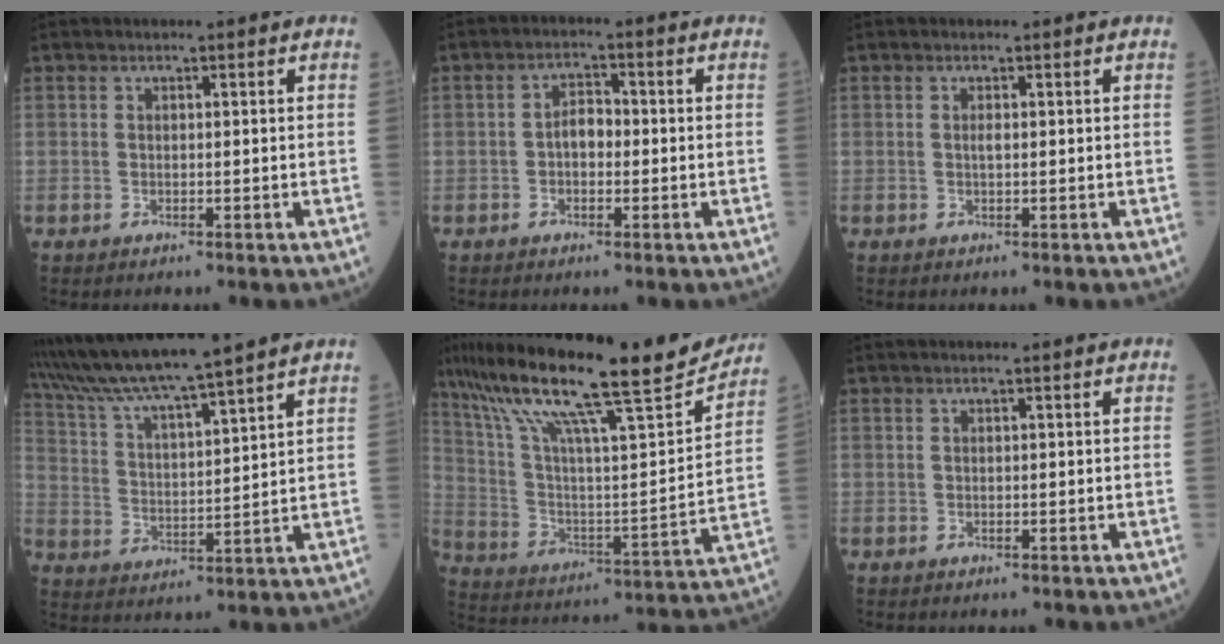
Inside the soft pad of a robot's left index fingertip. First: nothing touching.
{"total": 3.1, "force": [-0.6, 1.8, 2.4], "torque": [-0.043, 0.011, -0.015]}
{"total": 0.6, "force": [0.0, 0.1, 0.6], "torque": [-0.015, -0.003, -0.001]}
{"total": 14.8, "force": [13.0, -1.8, 6.8], "torque": [-0.128, 0.006, 0.219]}
{"total": 25.8, "force": [20.2, 2.6, 15.8], "torque": [-0.283, 0.004, 0.318]}
{"total": 0.7, "force": [0.6, -0.1, 0.5], "torque": [-0.010, 0.002, 0.010]}